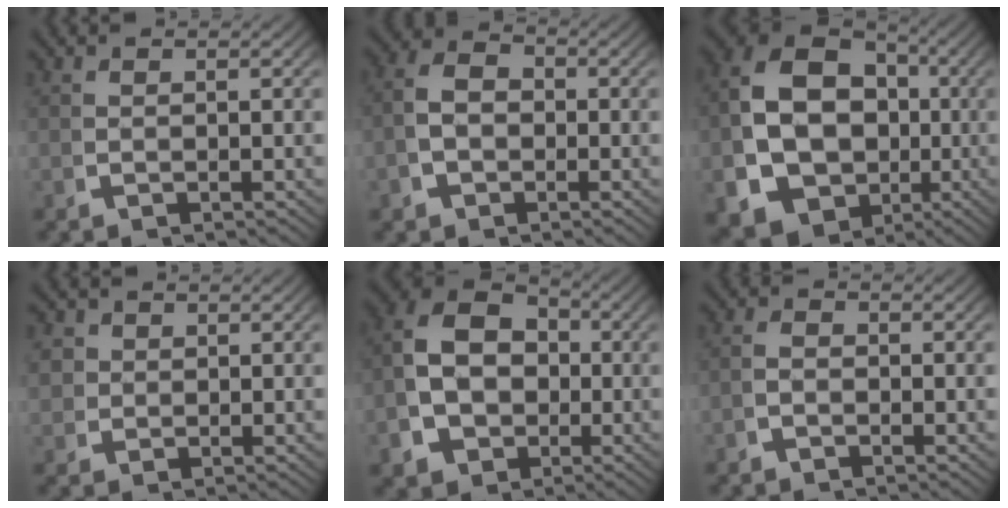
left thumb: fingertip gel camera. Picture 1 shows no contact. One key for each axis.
{"total": 4.5, "fx": -0.2, "fy": 3.5, "fz": 2.8, "tx": -0.057, "ty": -0.004, "tz": -0.007}
{"total": 17.7, "fx": -3.1, "fy": 14.9, "fz": 9.1, "tx": -0.225, "ty": -0.063, "tz": -0.041}
{"total": 3.2, "fx": 0.9, "fy": 2.8, "fz": 1.0, "tx": -0.029, "ty": -0.008, "tz": 0.017}
{"total": 12.5, "fx": -0.1, "fy": 10.2, "fz": 7.2, "tx": -0.158, "ty": -0.026, "tz": 0.004}
{"total": 1.3, "fx": -0.6, "fy": 0.9, "fz": 0.7, "tx": -0.016, "ty": -0.002, "tz": -0.014}